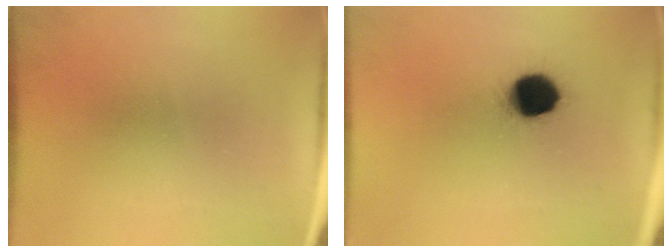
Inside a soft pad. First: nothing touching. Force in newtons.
{"total": 11.5}